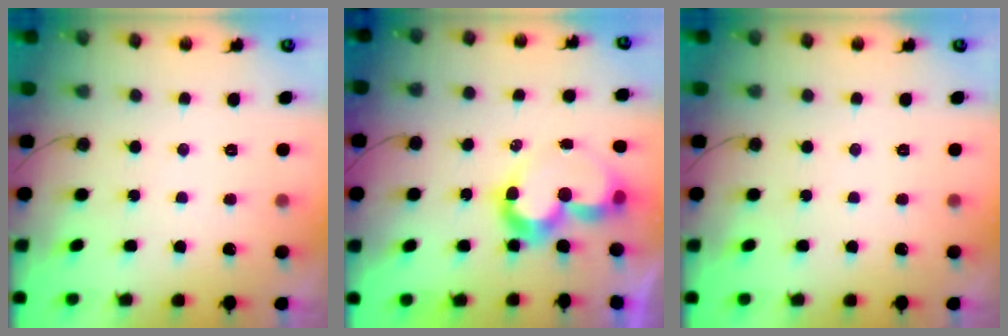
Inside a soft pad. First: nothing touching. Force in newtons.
{"total": 9.4, "press": 9.4, "slide": 0.9}
{"total": 0.0}